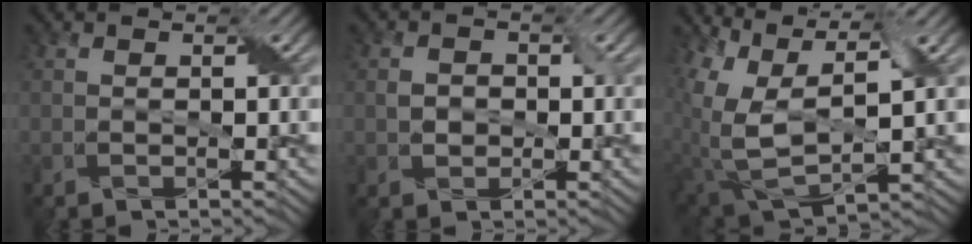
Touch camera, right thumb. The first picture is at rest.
{"total": 2.0, "force": [-0.2, 1.8, 0.7], "torque": [-0.014, -0.004, -0.003]}
{"total": 11.2, "force": [3.8, 6.4, 8.4], "torque": [-0.203, -0.008, 0.093]}